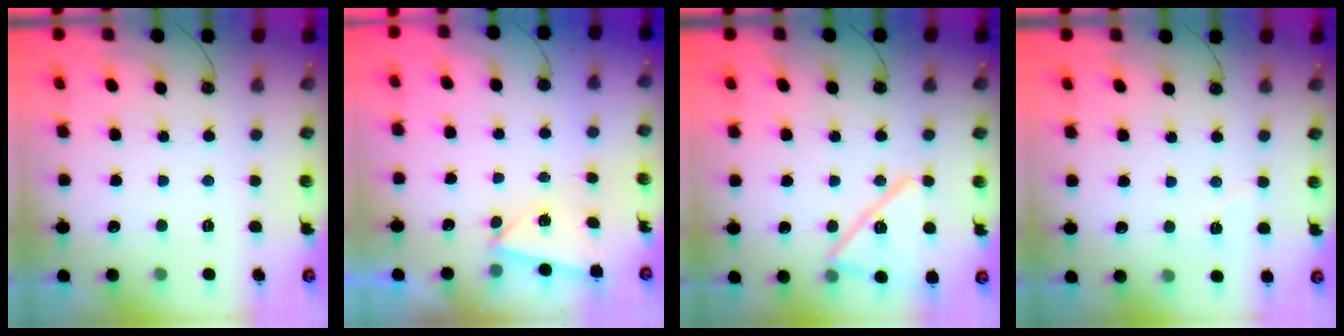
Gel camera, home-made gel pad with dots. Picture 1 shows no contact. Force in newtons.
{"total": 2.8, "press": 1.5, "slide": 2.3}
{"total": 15.3, "press": 15.3, "slide": 0.3}
{"total": 4.2, "press": 3.7, "slide": 1.9}